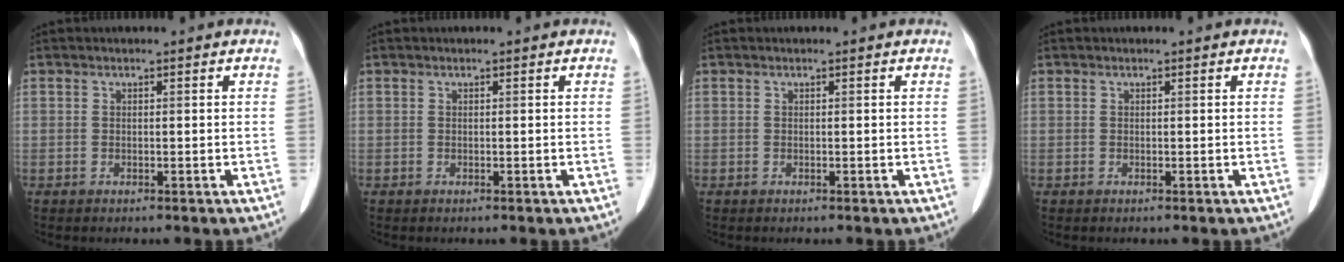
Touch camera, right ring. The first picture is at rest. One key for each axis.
{"total": 0.0}
{"total": 0.0}
{"total": 0.0}